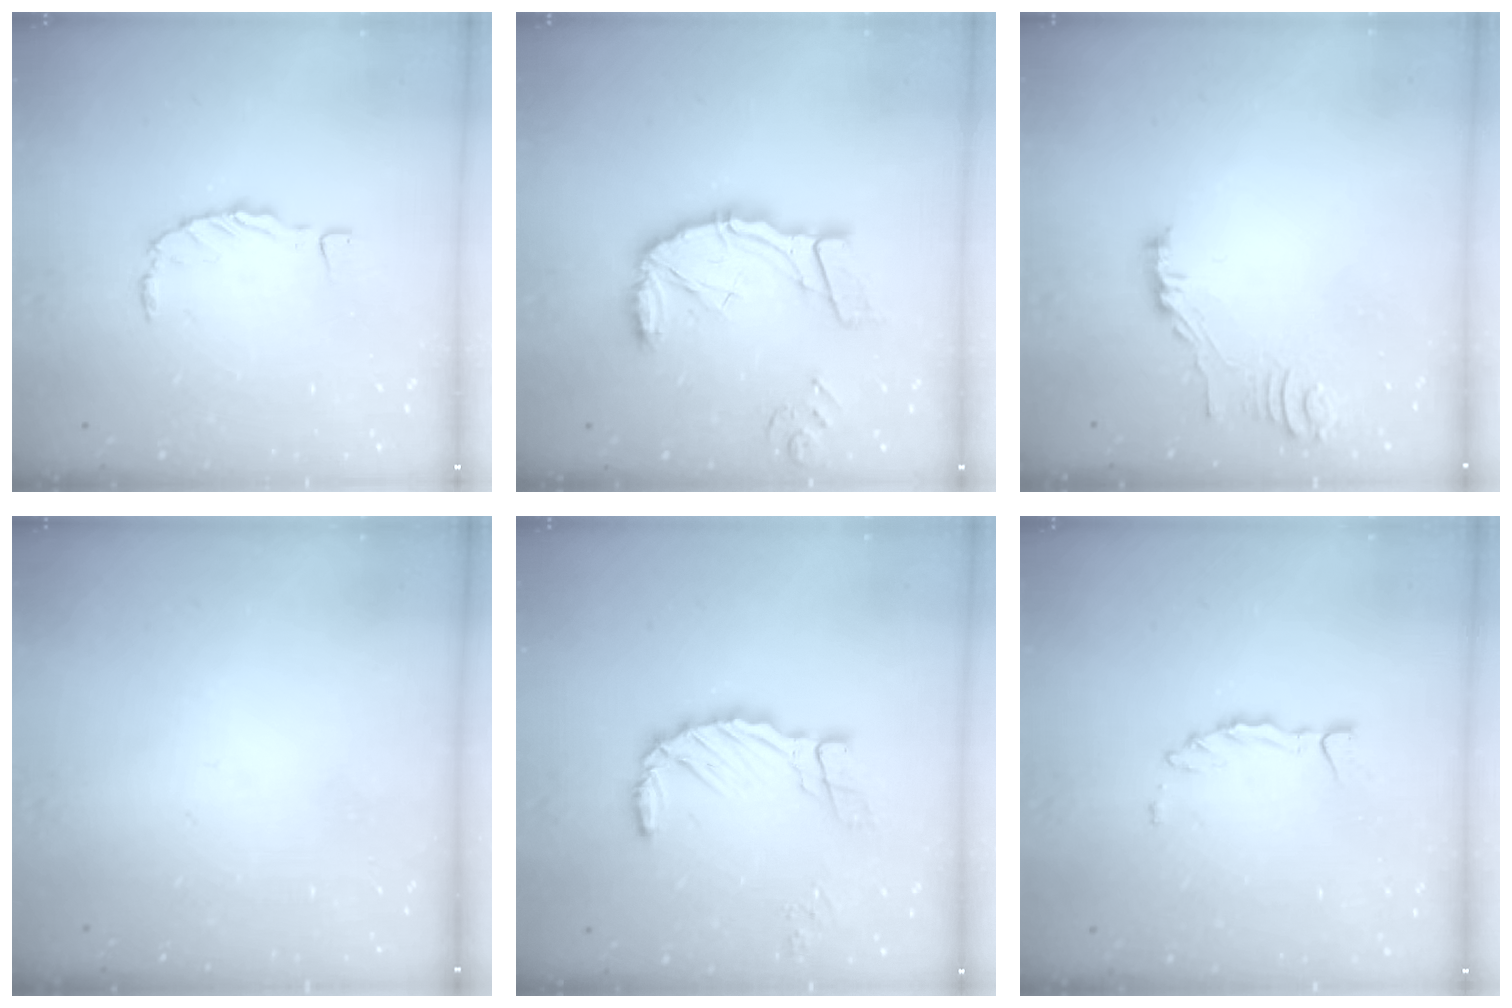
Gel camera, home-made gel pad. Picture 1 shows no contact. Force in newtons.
{"total": 16.1, "press": 16.0, "slide": 2.2}
{"total": 3.4, "press": 3.4, "slide": 0.3}
{"total": 0.0}
{"total": 9.9, "press": 9.8, "slide": 1.0}
{"total": 1.5, "press": 1.5, "slide": 0.4}